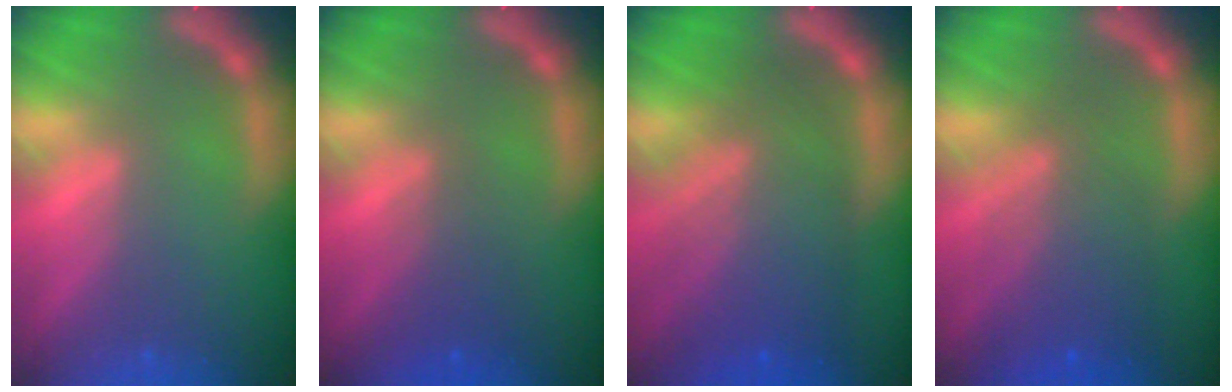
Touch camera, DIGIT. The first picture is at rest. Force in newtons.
{"total": 2.5}
{"total": 9.0}
{"total": 6.0}